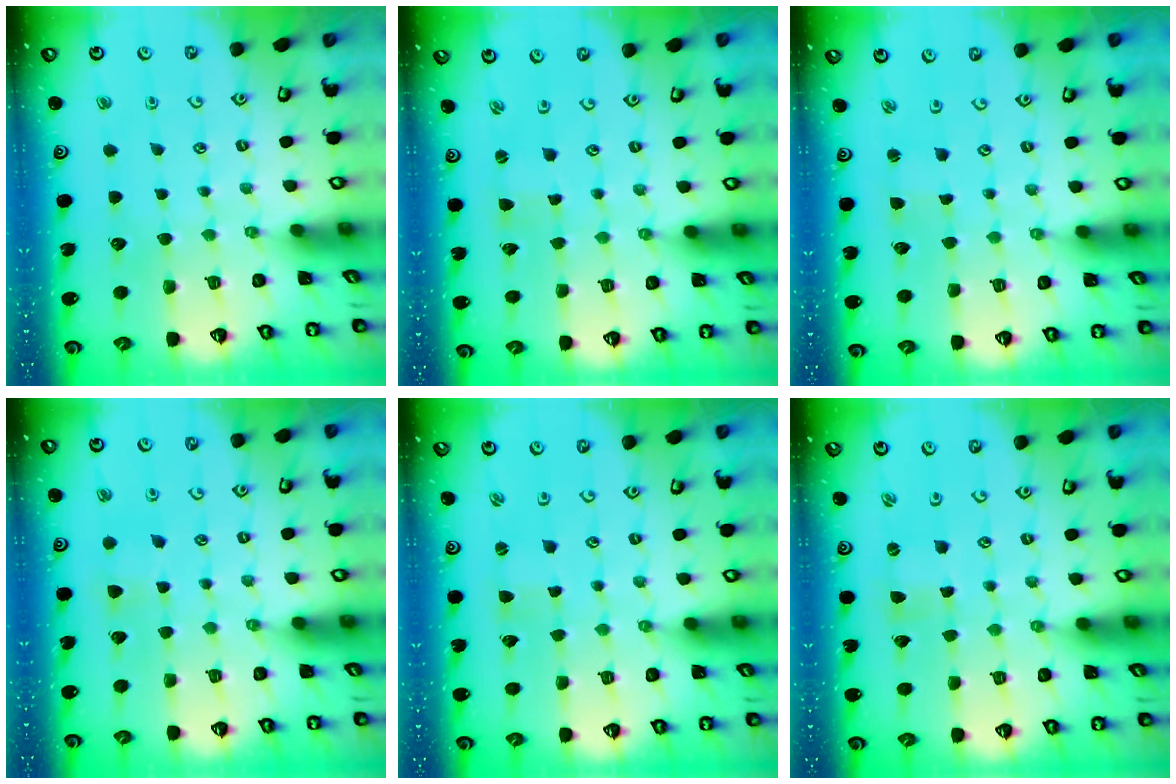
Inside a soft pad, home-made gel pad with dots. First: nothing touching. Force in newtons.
{"total": 1.4, "press": 1.3, "slide": 0.3}
{"total": 0.6, "press": 0.6, "slide": 0.0}
{"total": 3.9, "press": 3.9, "slide": 0.5}
{"total": 1.4, "press": 1.3, "slide": 0.3}
{"total": 0.0}